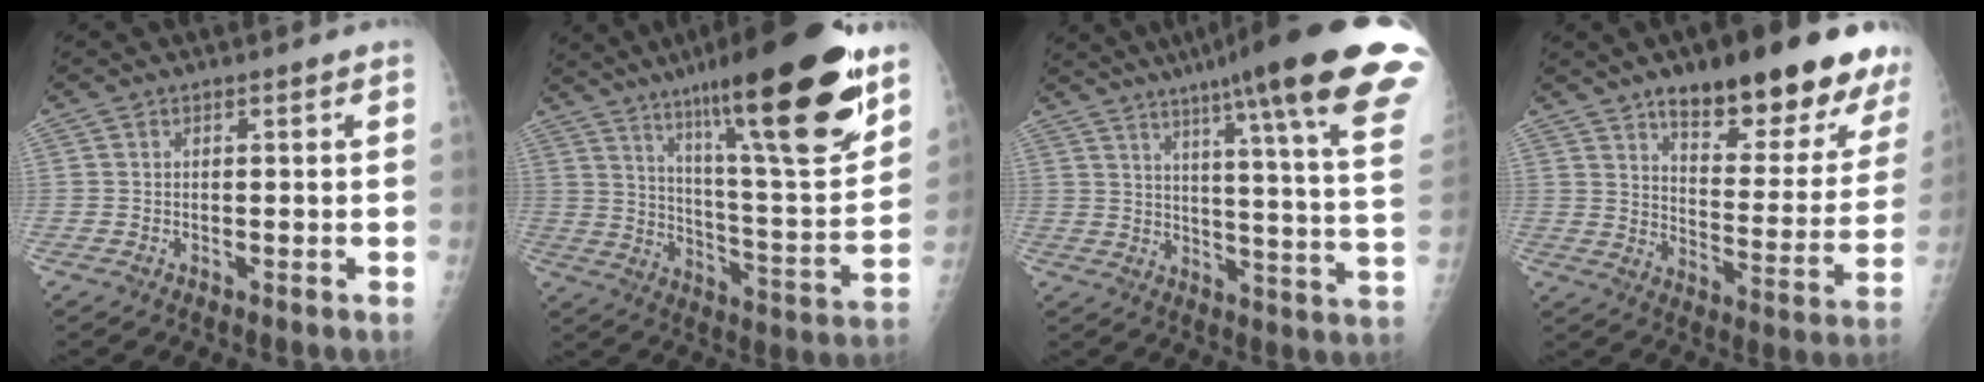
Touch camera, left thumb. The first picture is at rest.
{"total": 27.7, "force": [16.9, 4.7, 21.5], "torque": [-0.315, -0.066, 0.271]}
{"total": 28.1, "force": [18.4, 2.1, 21.2], "torque": [-0.254, -0.073, 0.241]}
{"total": 24.9, "force": [16.3, 7.6, 17.2], "torque": [-0.185, -0.069, 0.228]}